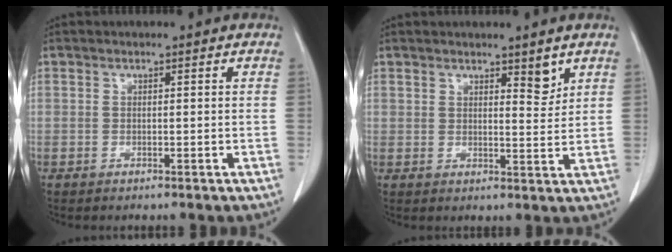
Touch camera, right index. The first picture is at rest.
{"total": 3.3, "force": [2.4, 1.1, 1.9], "torque": [-0.024, -0.010, 0.037]}